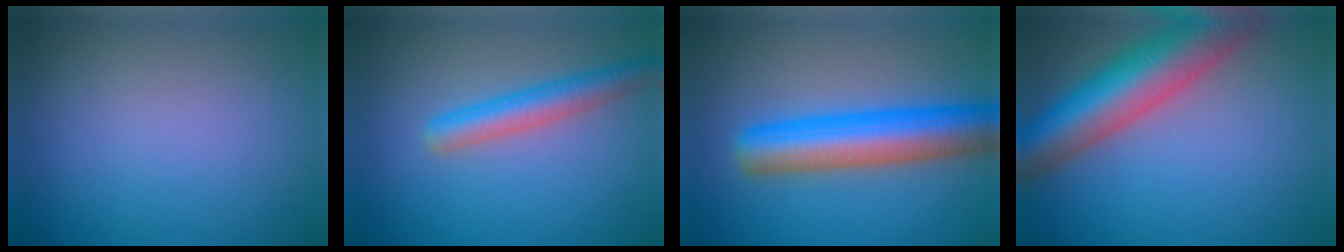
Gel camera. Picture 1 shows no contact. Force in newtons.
{"total": 3.6, "press": 3.6, "slide": 0.1}
{"total": 8.1, "press": 8.1, "slide": 0.3}
{"total": 10.4, "press": 10.4, "slide": 0.7}